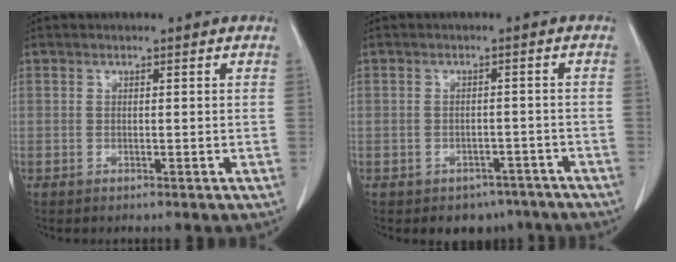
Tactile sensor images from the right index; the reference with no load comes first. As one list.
[{"total": 4.8, "force": [-3.6, 3.0, 0.8], "torque": [0.006, 0.017, -0.044]}]